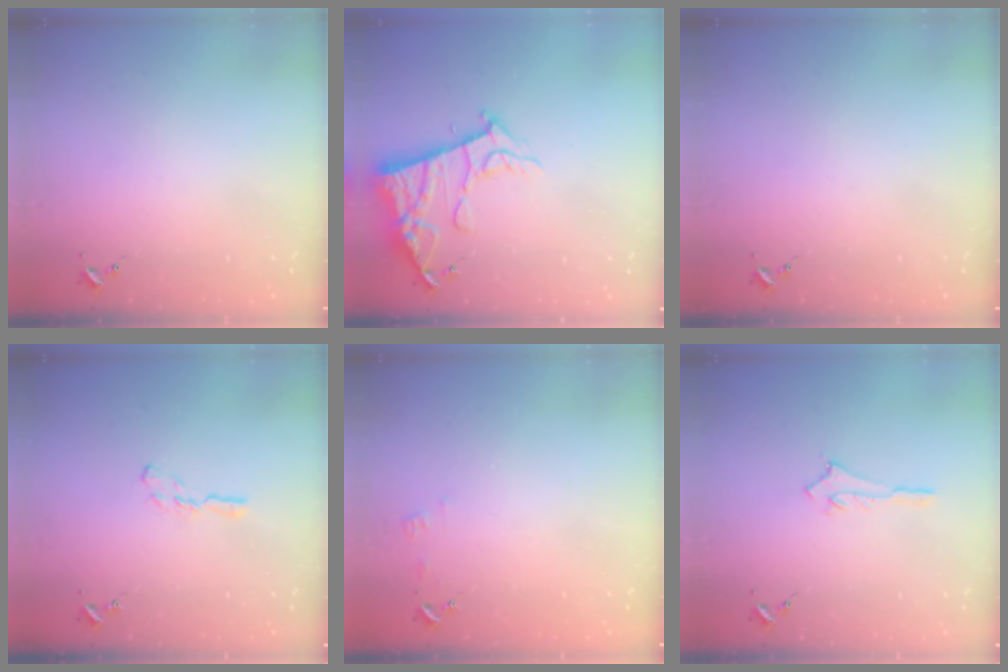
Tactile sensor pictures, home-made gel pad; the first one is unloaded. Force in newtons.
{"total": 14.9, "press": 14.8, "slide": 1.4}
{"total": 0.0}
{"total": 5.6, "press": 5.5, "slide": 0.4}
{"total": 4.2, "press": 4.2, "slide": 0.5}
{"total": 2.9, "press": 2.9, "slide": 0.2}